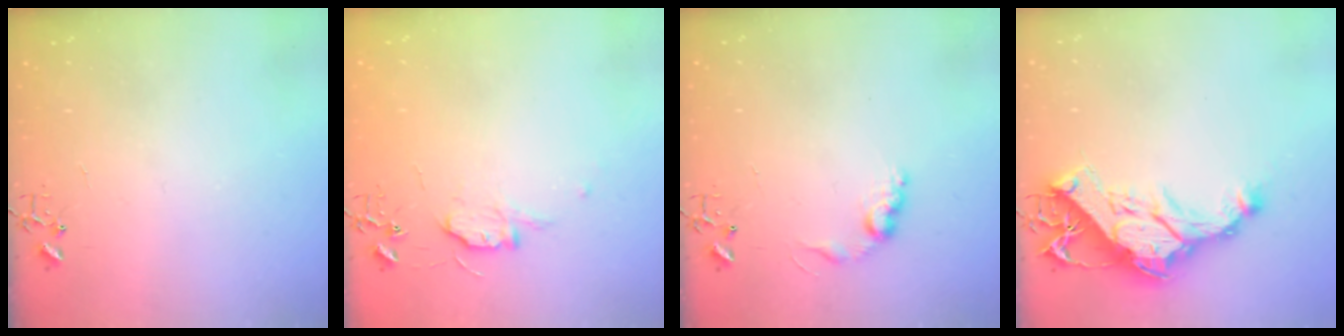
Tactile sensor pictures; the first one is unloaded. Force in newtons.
{"total": 7.3, "press": 7.3, "slide": 0.7}
{"total": 8.6, "press": 8.6, "slide": 0.4}
{"total": 15.6, "press": 15.4, "slide": 2.1}